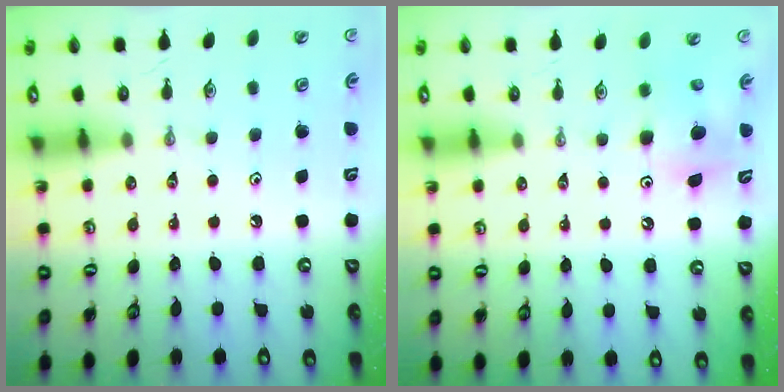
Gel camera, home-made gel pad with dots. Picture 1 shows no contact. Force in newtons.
{"total": 7.1, "press": 7.1, "slide": 0.4}